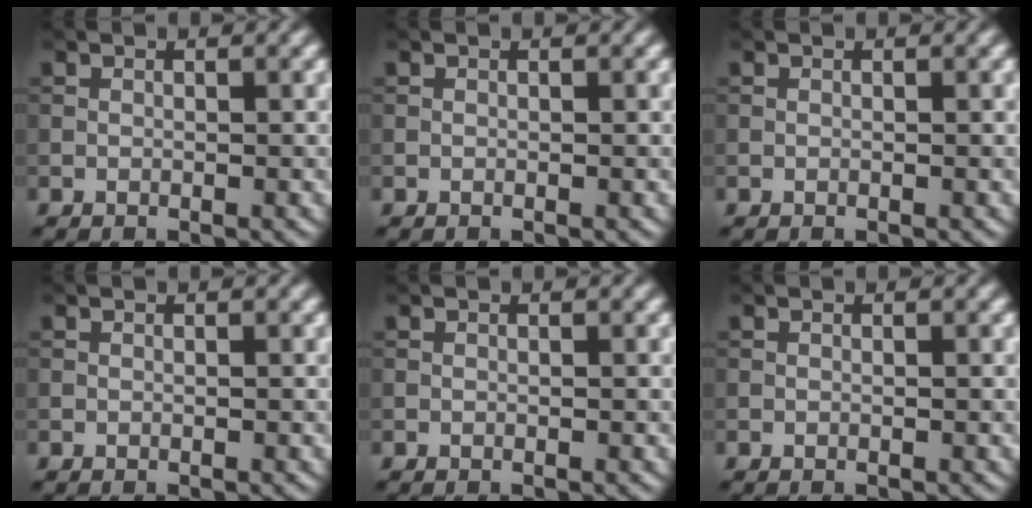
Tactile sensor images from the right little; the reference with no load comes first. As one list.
[{"total": 0.0}, {"total": 0.0}, {"total": 0.0}, {"total": 0.0}, {"total": 0.0}]